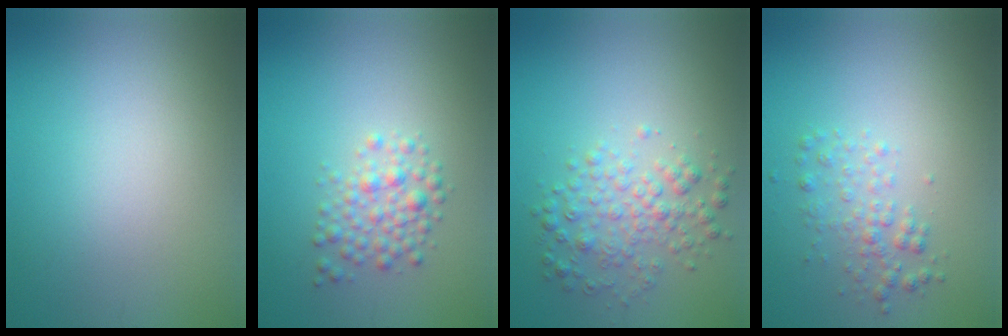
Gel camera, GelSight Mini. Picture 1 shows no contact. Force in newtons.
{"total": 2.5, "press": 2.5, "slide": 0.1}
{"total": 3.2, "press": 3.2, "slide": 0.1}
{"total": 2.0, "press": 2.0, "slide": 0.1}